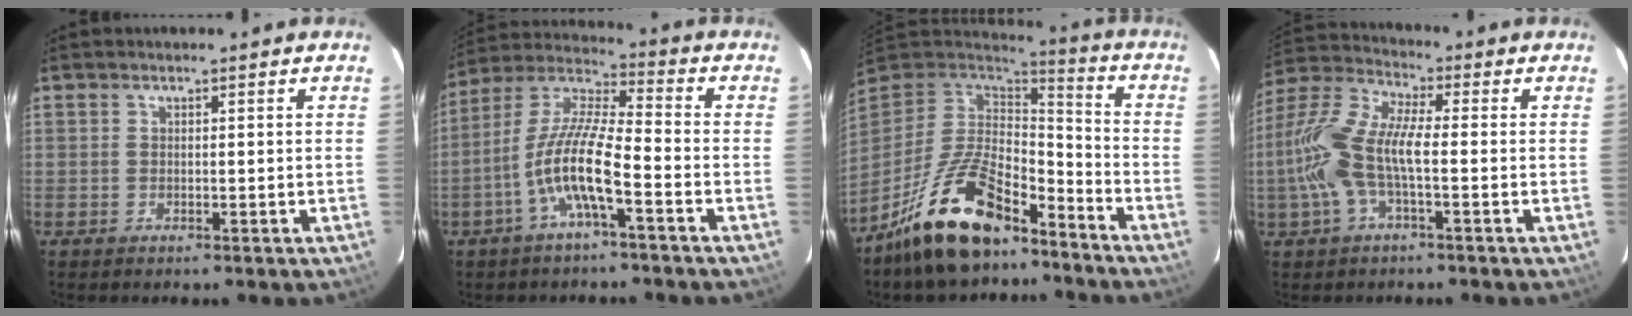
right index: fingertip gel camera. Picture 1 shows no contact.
{"total": 11.5, "force": [-4.7, 1.9, 10.3], "torque": [-0.215, 0.005, -0.093]}
{"total": 19.3, "force": [-13.4, 7.8, 11.5], "torque": [-0.233, -0.004, -0.234]}
{"total": 12.3, "force": [-2.0, 3.7, 11.5], "torque": [-0.248, 0.006, -0.041]}